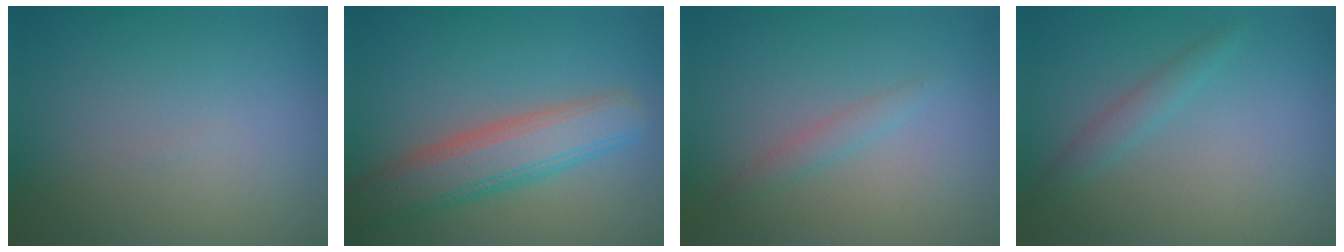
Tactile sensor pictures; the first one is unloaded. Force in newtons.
{"total": 6.4, "press": 6.4, "slide": 0.3}
{"total": 1.4, "press": 1.4, "slide": 0.1}
{"total": 1.6, "press": 1.6, "slide": 0.1}